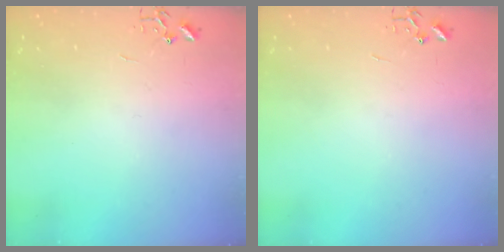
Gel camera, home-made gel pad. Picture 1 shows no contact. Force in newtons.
{"total": 0.0}